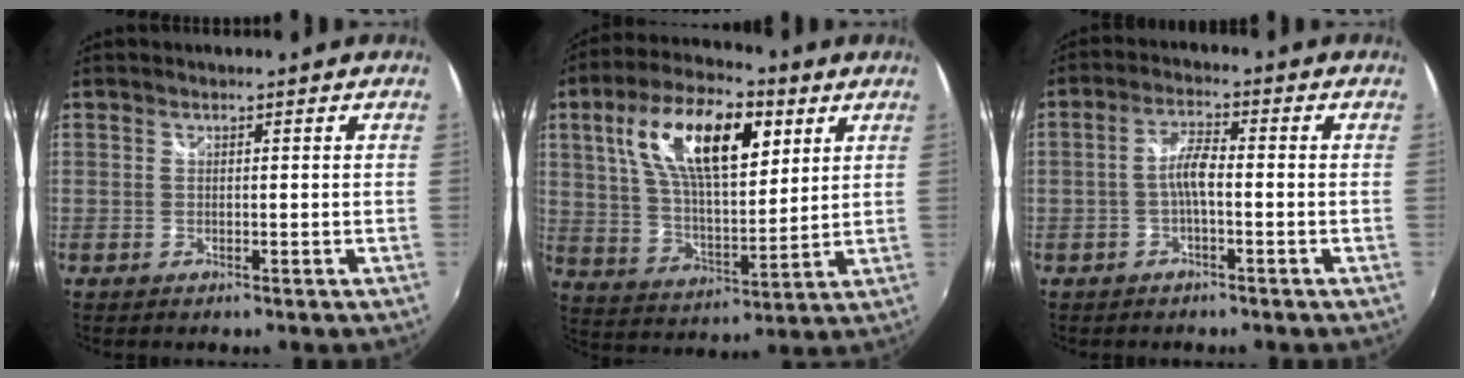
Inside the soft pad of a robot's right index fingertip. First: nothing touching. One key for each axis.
{"total": 18.8, "fx": 7.5, "fy": 8.0, "fz": 15.3, "tx": -0.275, "ty": 0.023, "tz": 0.133}
{"total": 4.0, "fx": -1.1, "fy": 0.9, "fz": 3.7, "tx": -0.076, "ty": 0.010, "tz": -0.023}